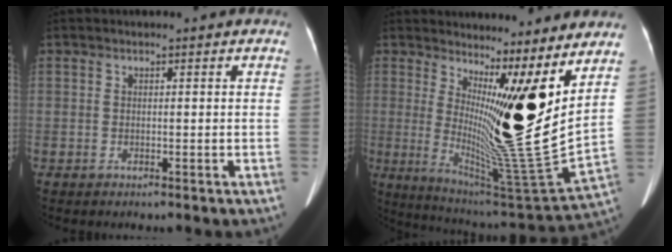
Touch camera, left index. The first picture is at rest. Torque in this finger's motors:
{"motor_torque": [0.16, 0.43, -0.15, -0.21]}